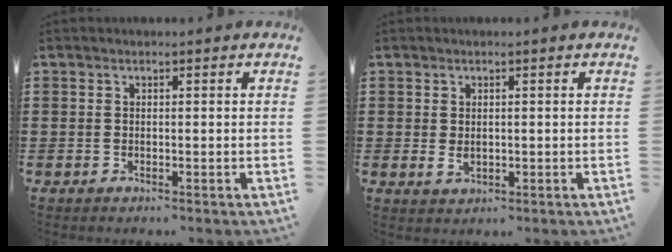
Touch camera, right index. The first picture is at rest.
{"total": 1.6, "force": [0.2, 1.0, 1.2], "torque": [-0.024, 0.003, 0.004]}